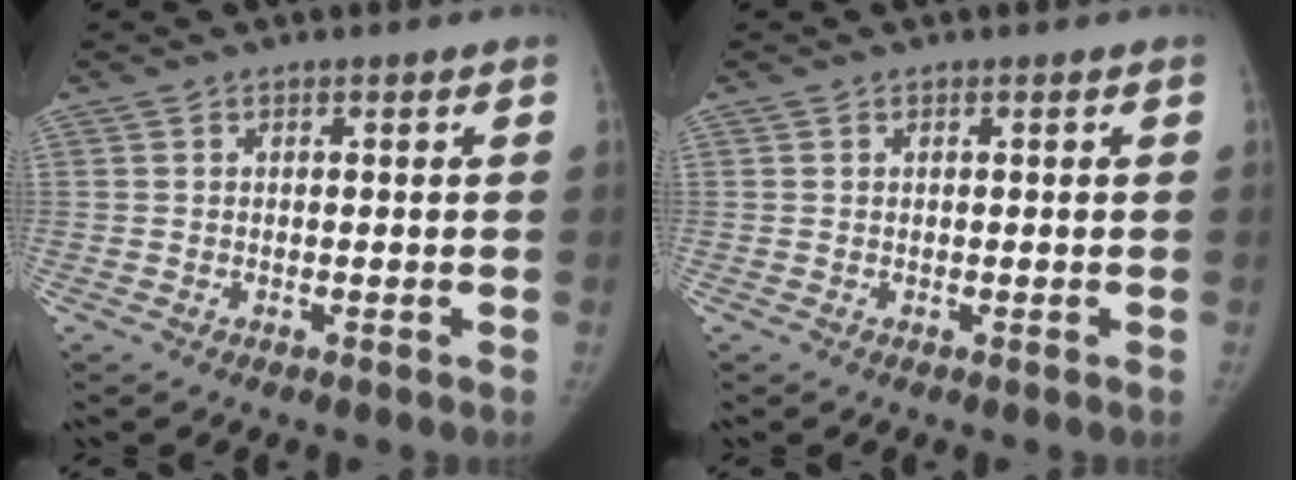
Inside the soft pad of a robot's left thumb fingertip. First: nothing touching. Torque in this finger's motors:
{"motor_torque": [0.07, -0.01, -0.05, -0.32, 0.03]}